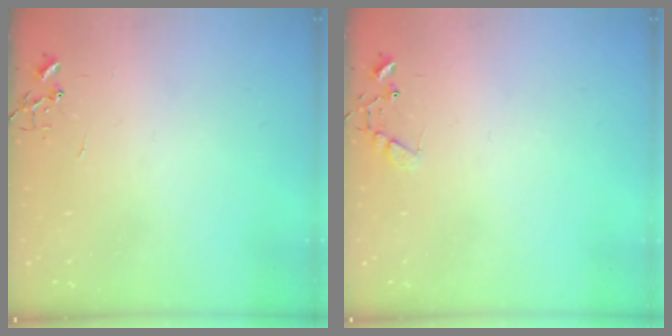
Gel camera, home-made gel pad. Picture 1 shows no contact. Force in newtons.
{"total": 6.8, "press": 6.8, "slide": 0.5}